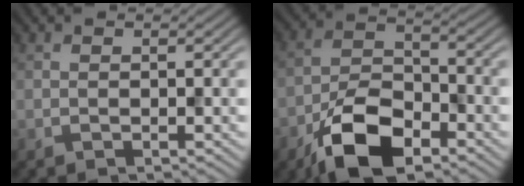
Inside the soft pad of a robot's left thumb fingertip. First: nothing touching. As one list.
[{"total": 9.9, "force": [-5.9, 4.6, 6.6], "torque": [-0.121, -0.001, -0.125]}]